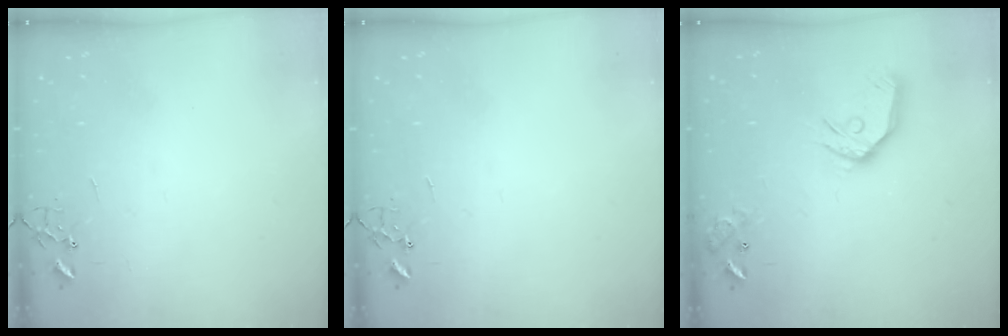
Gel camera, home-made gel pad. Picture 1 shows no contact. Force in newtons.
{"total": 0.0}
{"total": 14.0, "press": 13.8, "slide": 1.9}